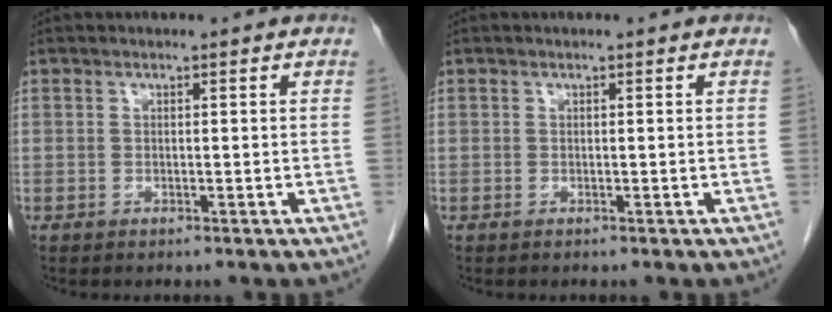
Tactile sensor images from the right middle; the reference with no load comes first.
{"total": 0.0}